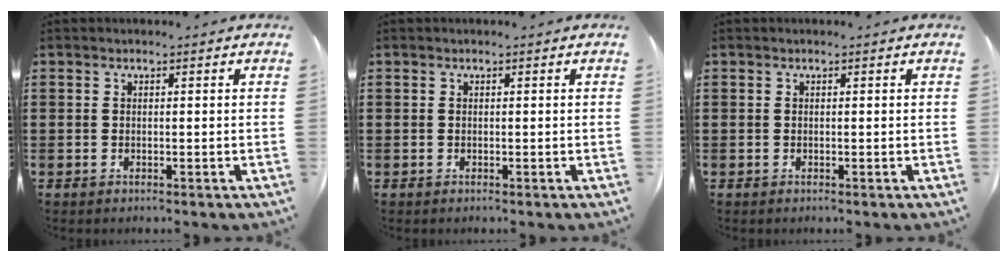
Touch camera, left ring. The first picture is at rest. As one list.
[{"total": 0.0}, {"total": 0.0}]